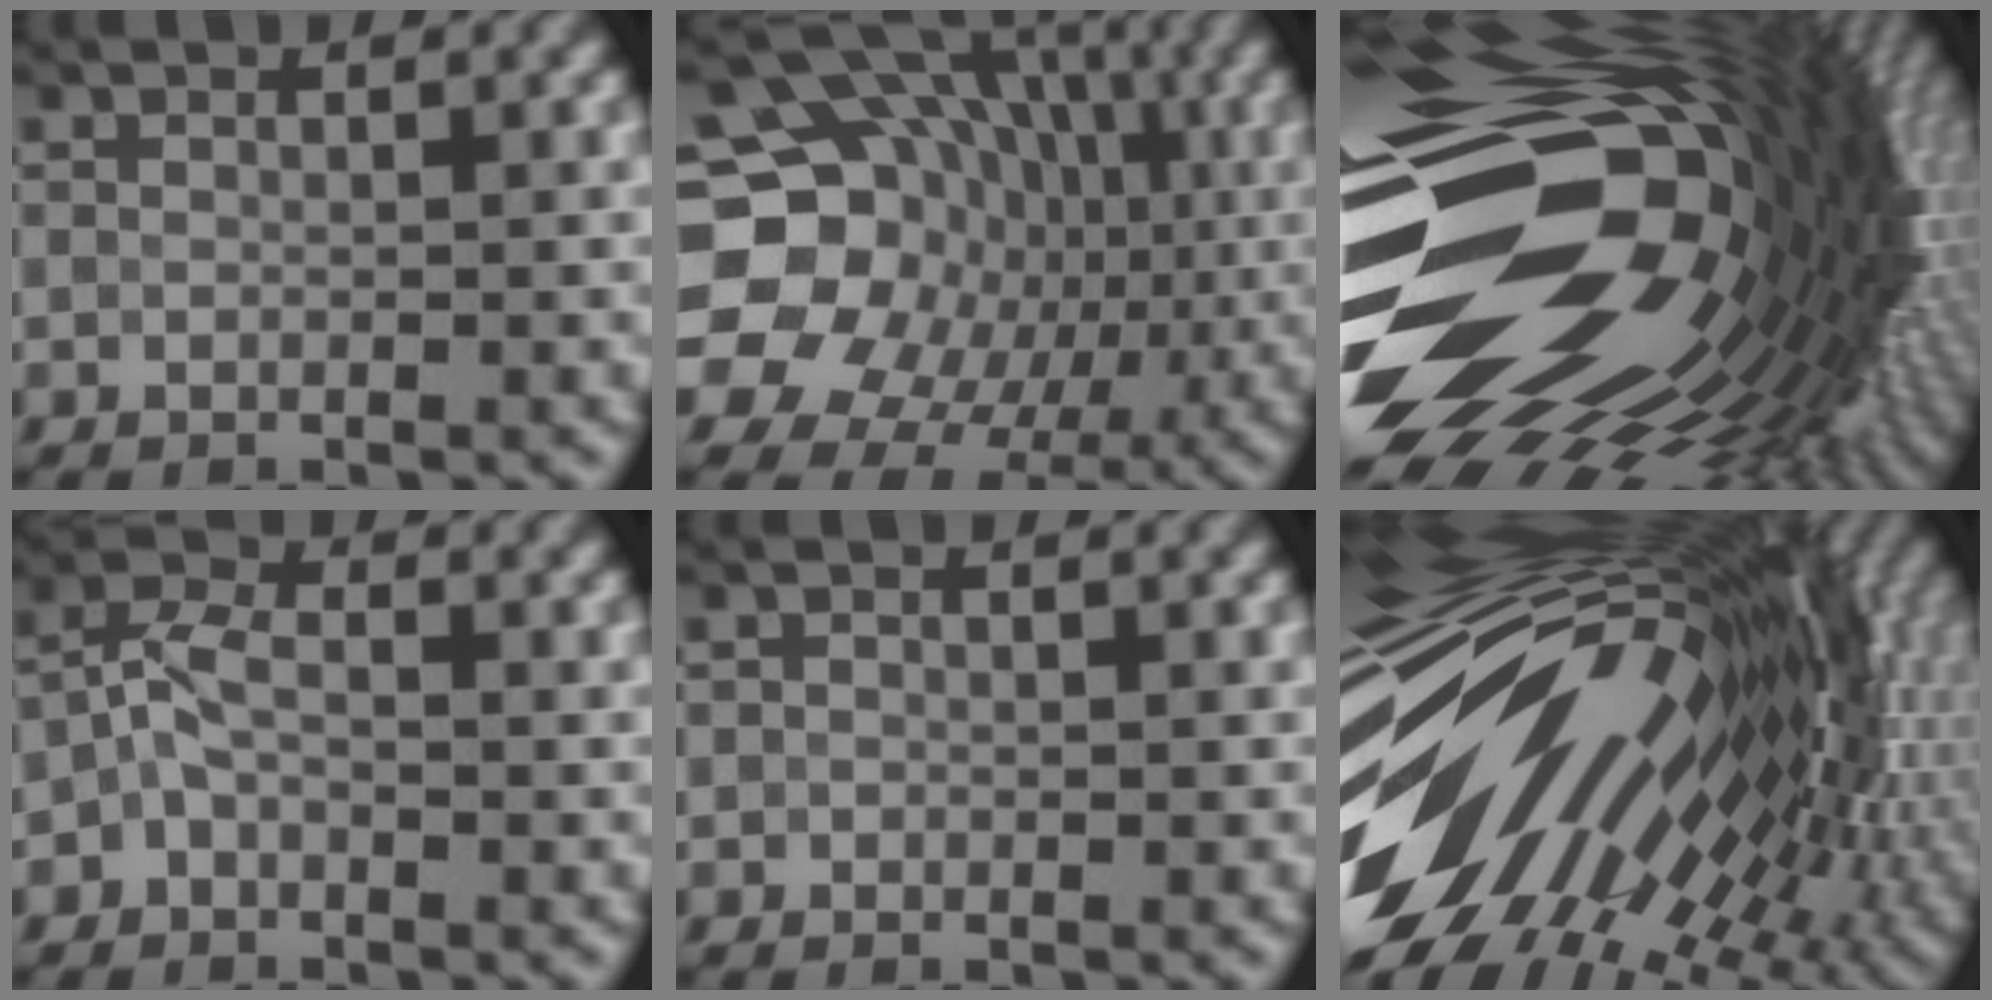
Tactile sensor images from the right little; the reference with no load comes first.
{"total": 21.6, "force": [-1.7, 19.3, 9.6], "torque": [-0.176, 0.010, -0.056]}
{"total": 21.6, "force": [-1.6, 12.9, 17.3], "torque": [-0.294, -0.028, -0.047]}
{"total": 2.6, "force": [-0.8, 1.8, 1.7], "torque": [-0.038, 0.010, -0.023]}
{"total": 0.0}
{"total": 19.7, "force": [0.8, 9.8, 17.1], "torque": [-0.256, 0.013, 0.003]}